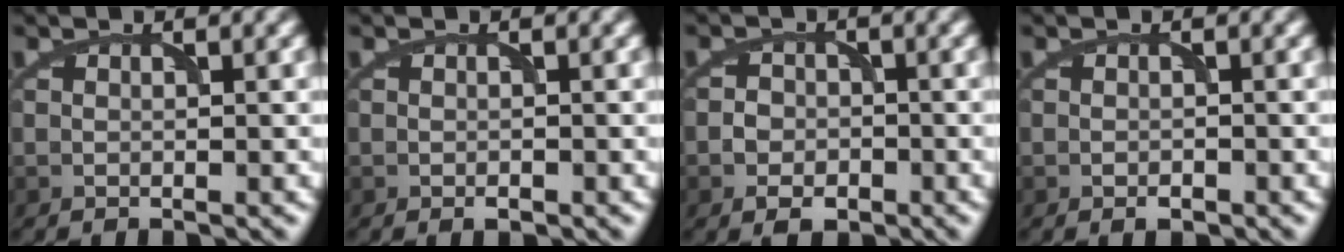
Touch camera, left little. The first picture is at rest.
{"total": 0.6, "force": [-0.3, 0.3, 0.4], "torque": [-0.005, -0.001, -0.006]}
{"total": 2.9, "force": [-1.4, 2.2, 1.3], "torque": [-0.012, 0.001, -0.030]}
{"total": 0.9, "force": [-0.5, 0.5, 0.5], "torque": [-0.007, -0.001, -0.009]}